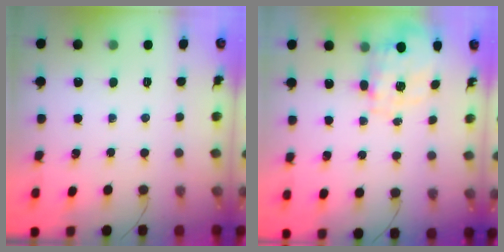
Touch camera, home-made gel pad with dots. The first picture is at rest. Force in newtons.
{"total": 9.4, "press": 9.4, "slide": 0.8}